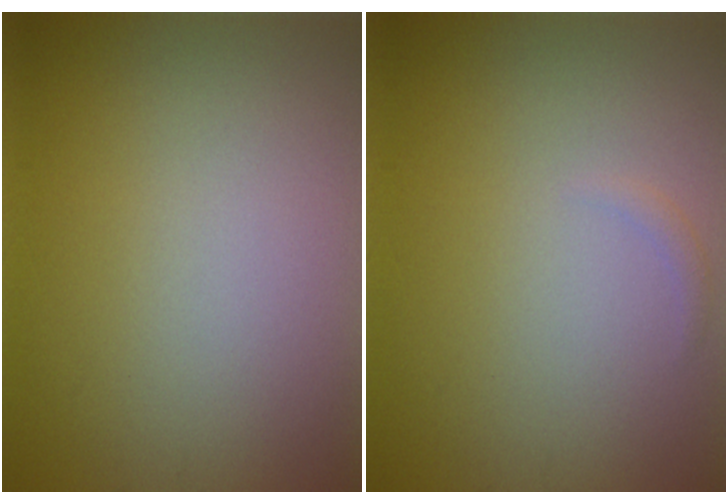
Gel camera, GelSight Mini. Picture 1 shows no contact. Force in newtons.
{"total": 0.6, "press": 0.6, "slide": 0.1}